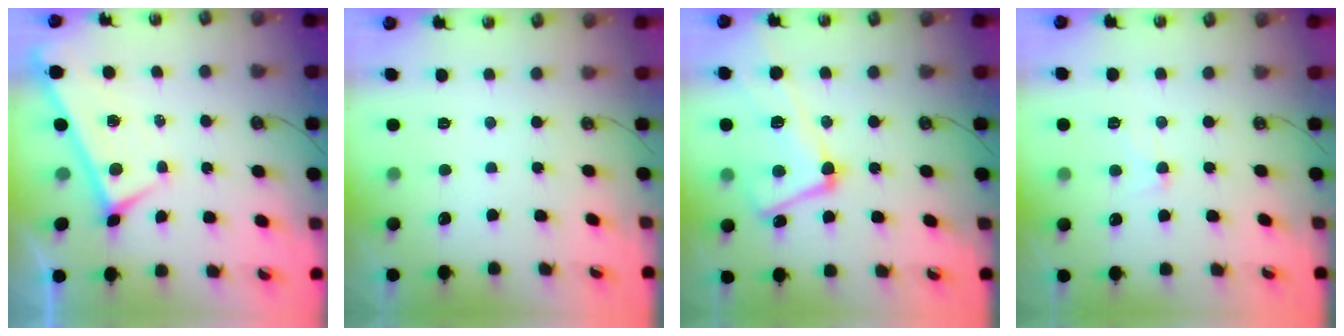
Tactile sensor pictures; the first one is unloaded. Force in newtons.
{"total": 0.0}
{"total": 9.0, "press": 8.9, "slide": 1.5}
{"total": 1.8, "press": 1.7, "slide": 0.3}